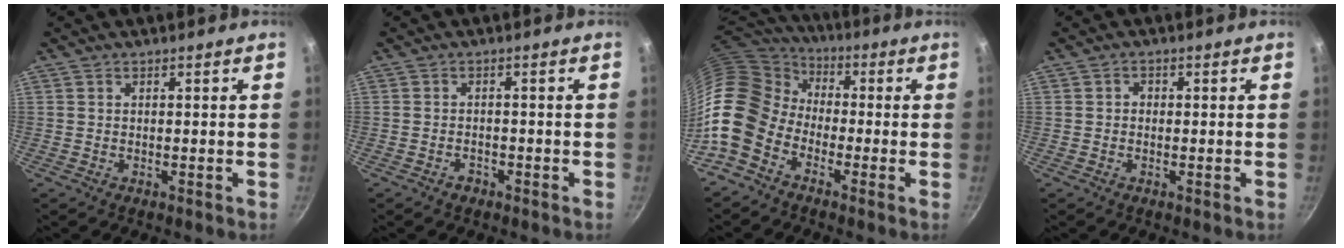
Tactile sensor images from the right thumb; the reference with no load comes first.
{"total": 1.6, "force": [-1.2, 0.9, 0.5], "torque": [-0.006, 0.016, -0.017]}
{"total": 17.1, "force": [-5.5, 12.5, 10.4], "torque": [-0.184, 0.052, -0.136]}
{"total": 1.1, "force": [-0.1, 0.9, 0.5], "torque": [-0.007, 0.005, -0.004]}